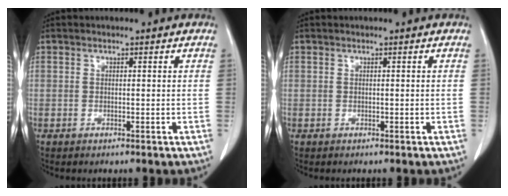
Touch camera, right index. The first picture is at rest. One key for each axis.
{"total": 0.0}